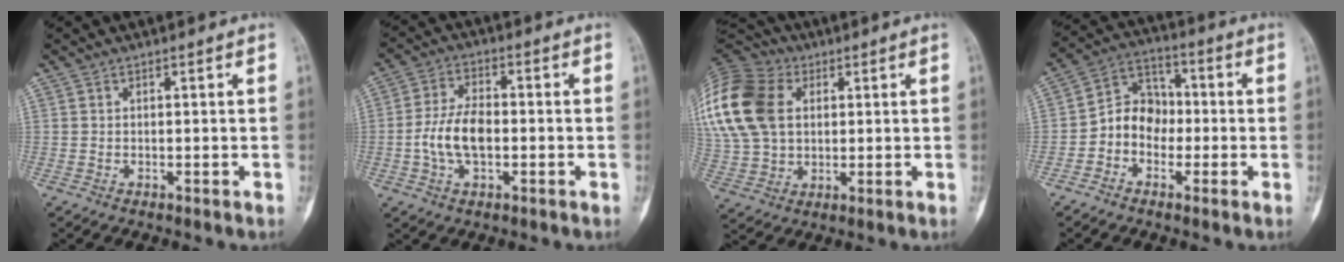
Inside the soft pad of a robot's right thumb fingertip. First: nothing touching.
{"total": 8.7, "force": [-1.4, 4.8, 7.2], "torque": [-0.143, 0.018, -0.028]}
{"total": 23.7, "force": [6.1, 16.9, 15.4], "torque": [-0.350, 0.032, 0.118]}
{"total": 8.4, "force": [-1.8, 7.0, 4.3], "torque": [-0.041, 0.039, -0.049]}